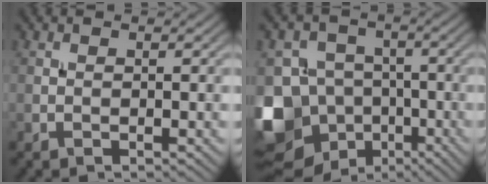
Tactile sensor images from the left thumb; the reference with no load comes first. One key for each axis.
{"total": 14.6, "fx": -6.7, "fy": 11.6, "fz": 5.7, "tx": -0.166, "ty": -0.016, "tz": -0.129}